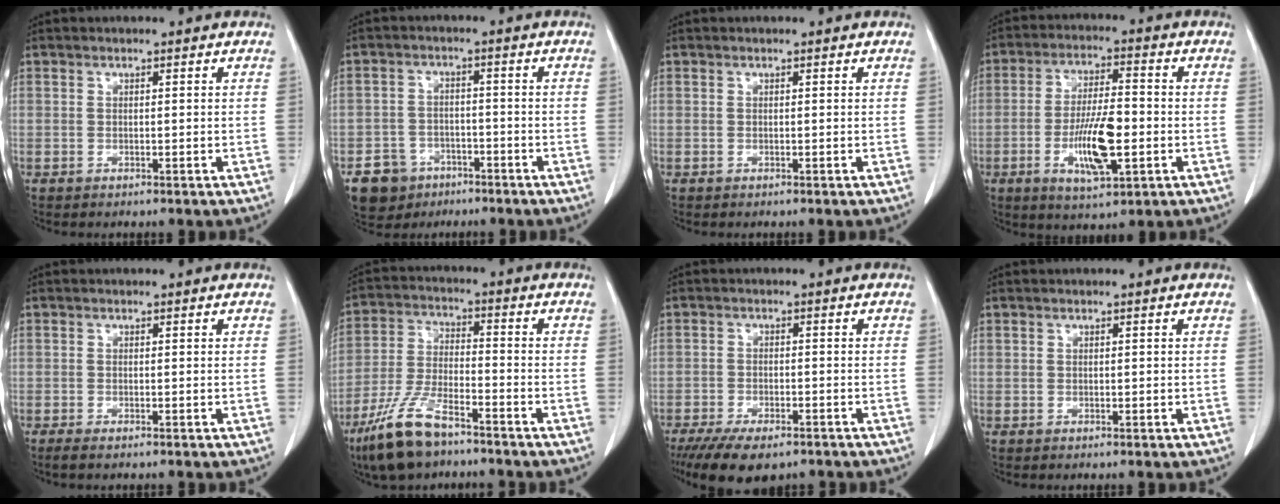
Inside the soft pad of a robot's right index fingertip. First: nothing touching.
{"total": 7.5, "force": [-4.6, 5.6, 1.8], "torque": [-0.044, 0.009, -0.070]}
{"total": 0.0}
{"total": 10.6, "force": [-2.6, 2.7, 9.9], "torque": [-0.187, -0.003, -0.041]}
{"total": 1.5, "force": [-1.2, 0.1, 0.9], "torque": [-0.016, -0.004, -0.018]}
{"total": 10.9, "force": [-7.7, 3.0, 7.1], "torque": [-0.157, -0.018, -0.146]}
{"total": 9.5, "force": [-7.0, 3.6, 5.3], "torque": [-0.080, -0.009, -0.106]}
{"total": 0.0}